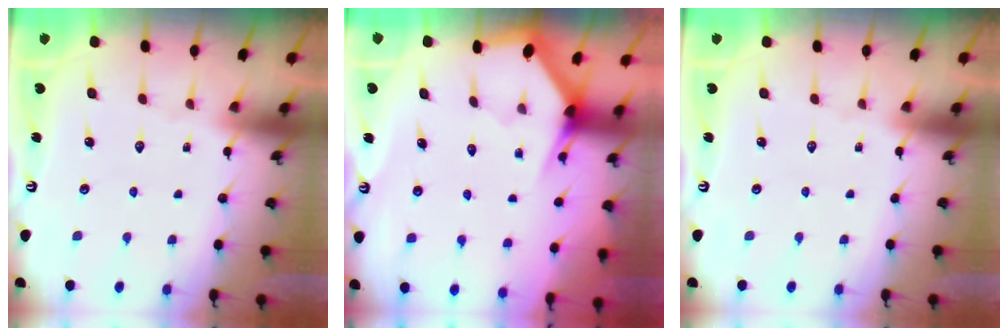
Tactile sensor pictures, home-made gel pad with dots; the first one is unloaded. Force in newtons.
{"total": 3.1, "press": 3.1, "slide": 0.0}
{"total": 0.0}